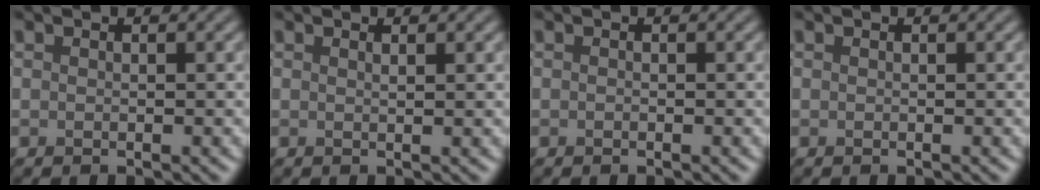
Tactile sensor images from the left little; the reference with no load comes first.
{"total": 0.6, "force": [0.4, 0.2, 0.4], "torque": [-0.001, 0.000, 0.006]}
{"total": 0.0}
{"total": 0.0}